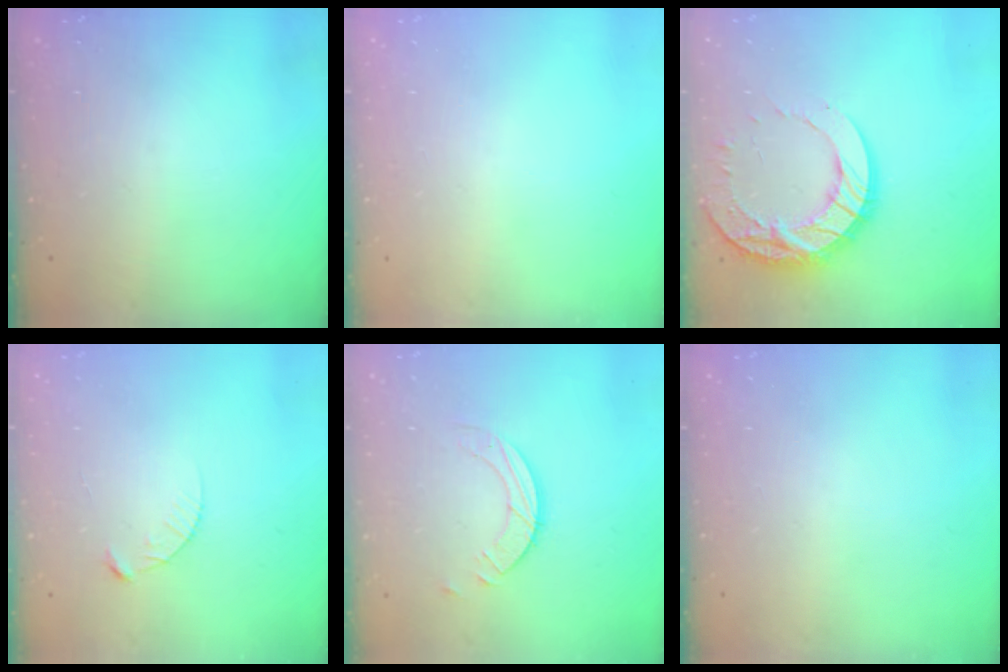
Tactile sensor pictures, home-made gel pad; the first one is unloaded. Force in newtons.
{"total": 0.0}
{"total": 17.2, "press": 17.1, "slide": 1.5}
{"total": 3.7, "press": 3.7, "slide": 0.4}
{"total": 3.9, "press": 3.9, "slide": 0.4}
{"total": 0.0}